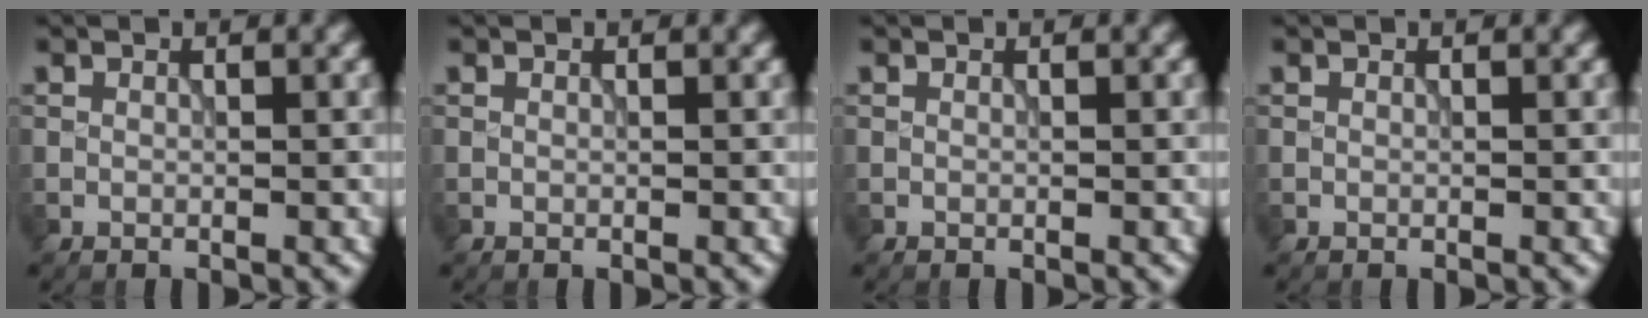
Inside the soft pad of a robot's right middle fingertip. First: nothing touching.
{"total": 0.0}
{"total": 0.0}
{"total": 0.0}